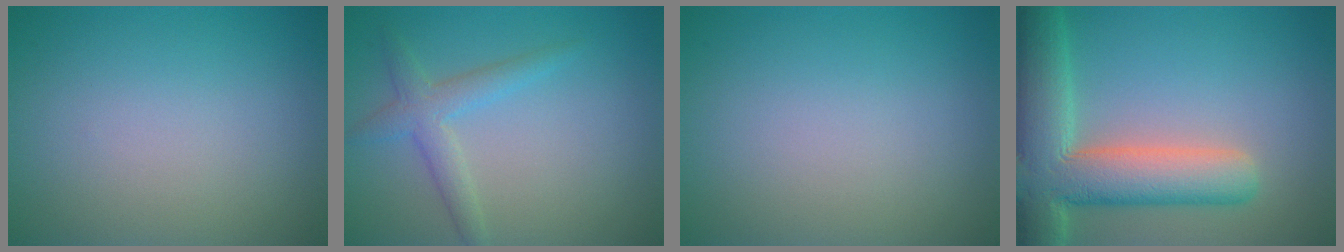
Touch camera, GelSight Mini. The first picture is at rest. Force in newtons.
{"total": 2.6, "press": 2.6, "slide": 0.1}
{"total": 0.0}
{"total": 9.7, "press": 9.6, "slide": 1.2}